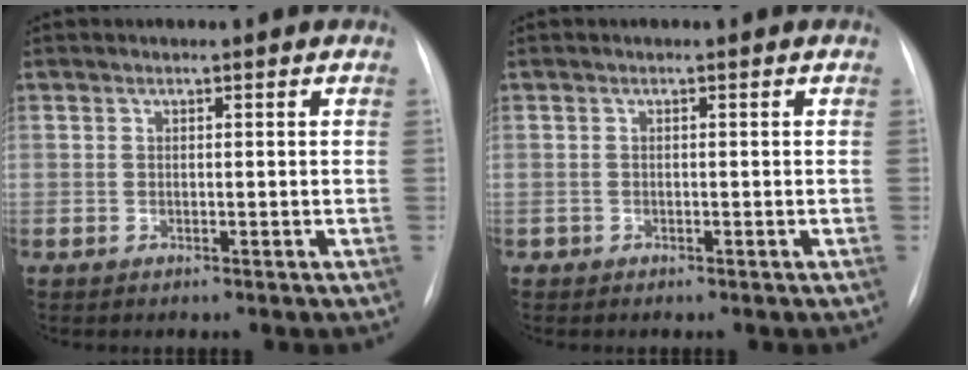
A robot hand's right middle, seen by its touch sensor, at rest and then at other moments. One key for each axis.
{"total": 0.0}